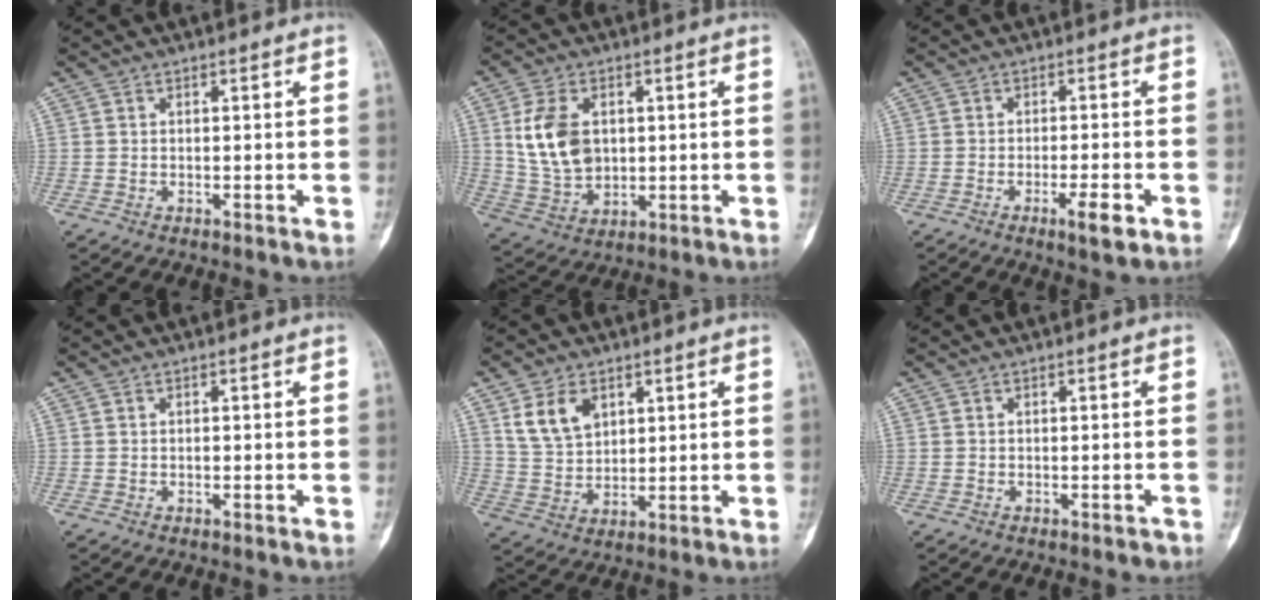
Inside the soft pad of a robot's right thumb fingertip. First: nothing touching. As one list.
[{"total": 11.1, "force": [2.2, 7.5, 7.9], "torque": [-0.140, -0.008, 0.053]}, {"total": 4.6, "force": [-2.1, 0.9, 3.9], "torque": [-0.065, 0.003, -0.032]}, {"total": 0.0}, {"total": 8.1, "force": [3.8, 5.4, 4.6], "torque": [-0.070, -0.017, 0.082]}, {"total": 0.8, "force": [-0.6, 0.4, 0.3], "torque": [-0.006, 0.006, -0.004]}]